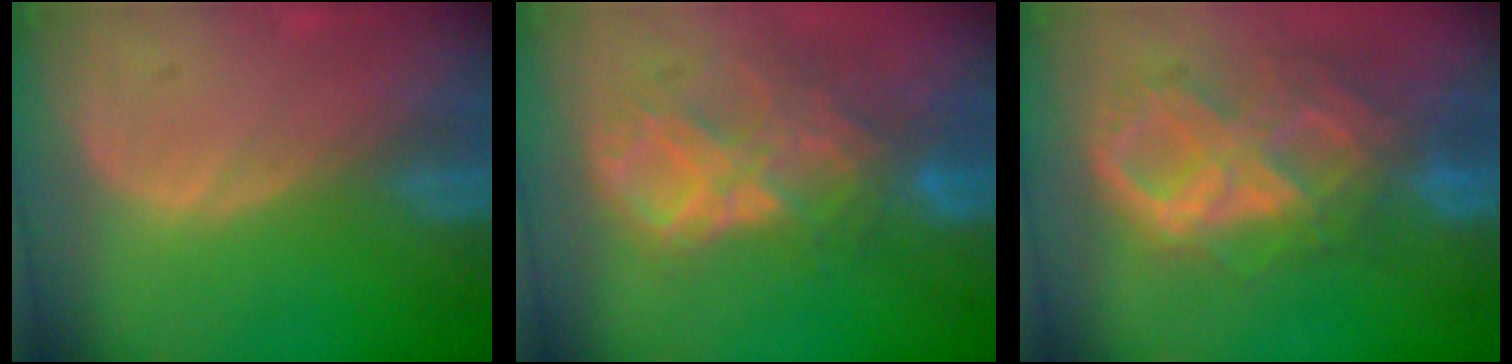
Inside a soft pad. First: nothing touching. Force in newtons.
{"total": 9.2, "press": 7.8, "slide": 4.8}
{"total": 10.5, "press": 8.9, "slide": 5.5}